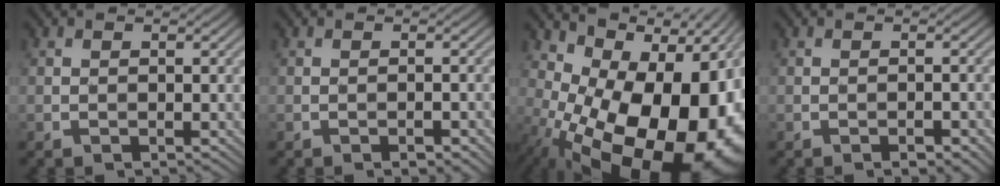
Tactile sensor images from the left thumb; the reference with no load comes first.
{"total": 1.4, "force": [-1.0, 0.1, 1.0], "torque": [-0.015, 0.006, -0.015]}
{"total": 20.0, "force": [-4.6, 11.4, 15.7], "torque": [-0.211, -0.025, -0.045]}
{"total": 1.7, "force": [-1.2, 0.3, 1.1], "torque": [-0.017, 0.006, -0.017]}